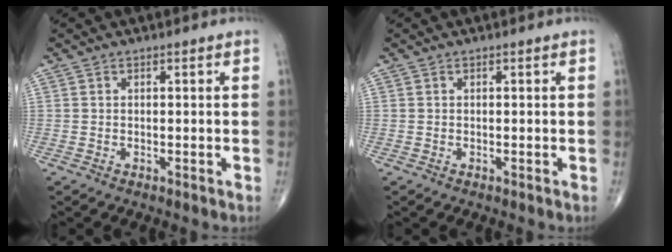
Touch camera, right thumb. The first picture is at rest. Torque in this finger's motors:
{"motor_torque": [0.00, 0.00, 0.00, 0.00, 0.00]}